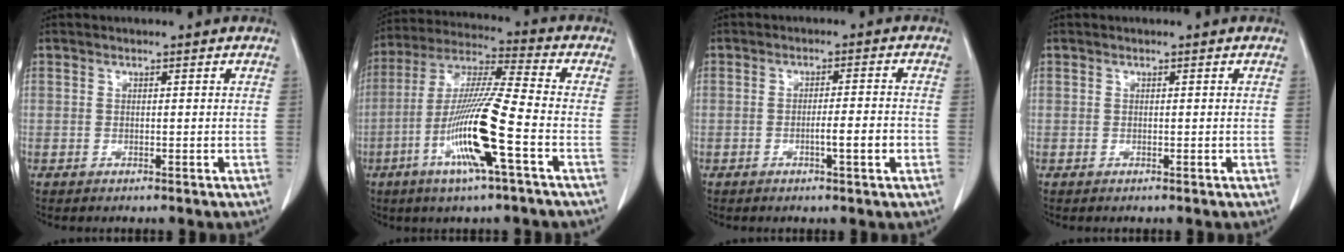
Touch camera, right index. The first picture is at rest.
{"total": 14.6, "force": [-5.1, -0.2, 13.7], "torque": [-0.274, -0.011, -0.099]}
{"total": 4.0, "force": [-1.3, 0.0, 3.8], "torque": [-0.055, -0.001, -0.016]}
{"total": 0.0}